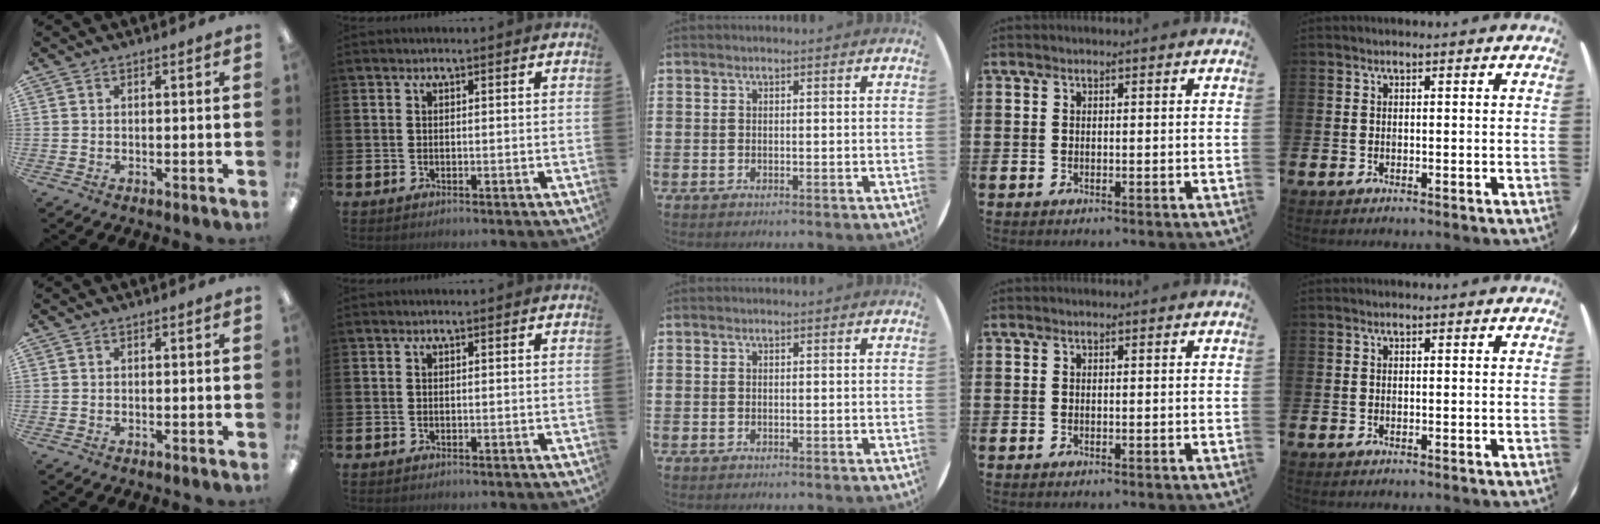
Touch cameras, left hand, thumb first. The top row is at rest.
{}